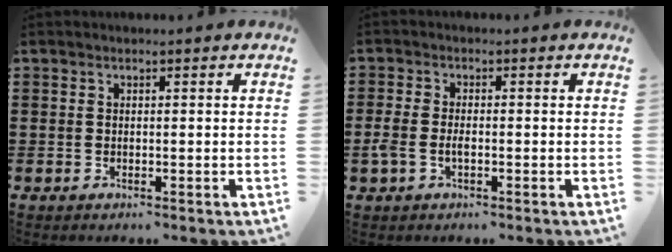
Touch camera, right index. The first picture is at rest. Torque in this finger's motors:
{"motor_torque": [1.13, 1.01, 0.22, 0.03]}